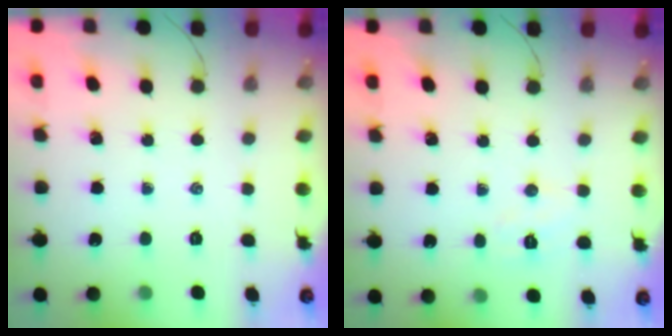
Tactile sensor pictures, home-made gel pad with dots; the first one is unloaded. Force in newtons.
{"total": 5.3, "press": 5.2, "slide": 1.1}